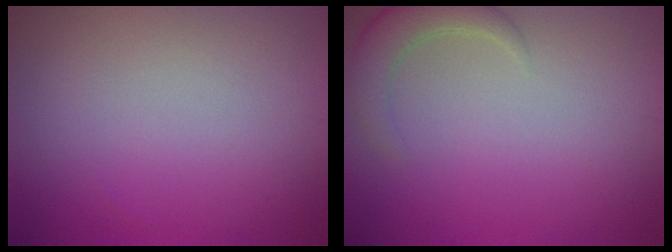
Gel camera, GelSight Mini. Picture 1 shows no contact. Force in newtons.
{"total": 2.9, "press": 2.9, "slide": 0.3}